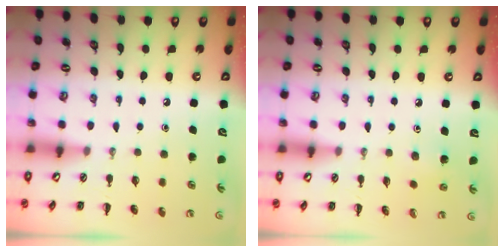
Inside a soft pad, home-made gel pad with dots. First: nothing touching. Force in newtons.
{"total": 3.8, "press": 3.6, "slide": 1.3}